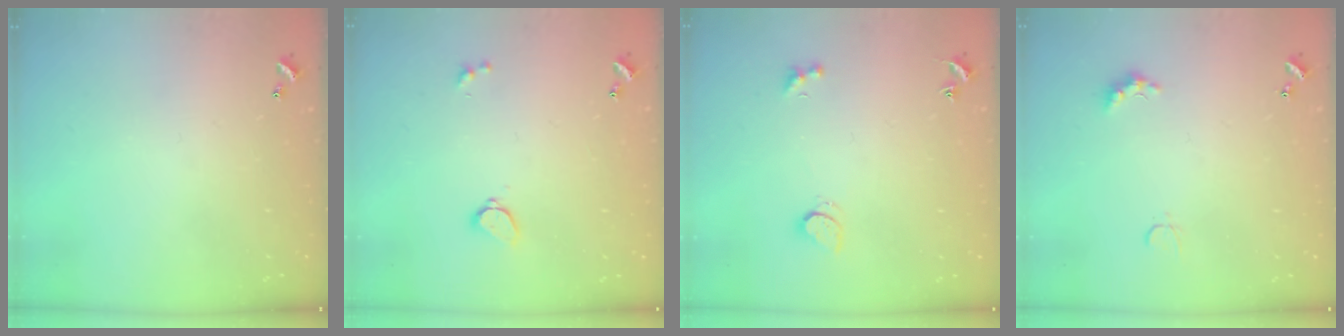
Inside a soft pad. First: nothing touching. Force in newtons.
{"total": 1.7, "press": 1.7, "slide": 0.5}
{"total": 2.5, "press": 2.4, "slide": 0.8}
{"total": 3.3, "press": 3.3, "slide": 0.6}